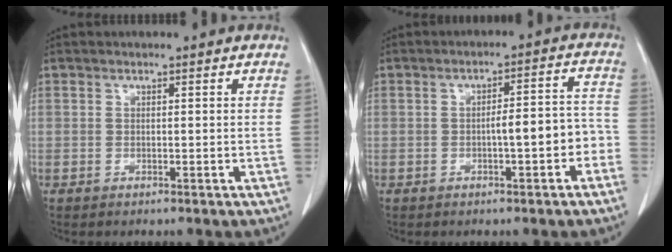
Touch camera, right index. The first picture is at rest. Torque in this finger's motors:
{"motor_torque": [1.07, -0.42, 0.48, 0.11]}